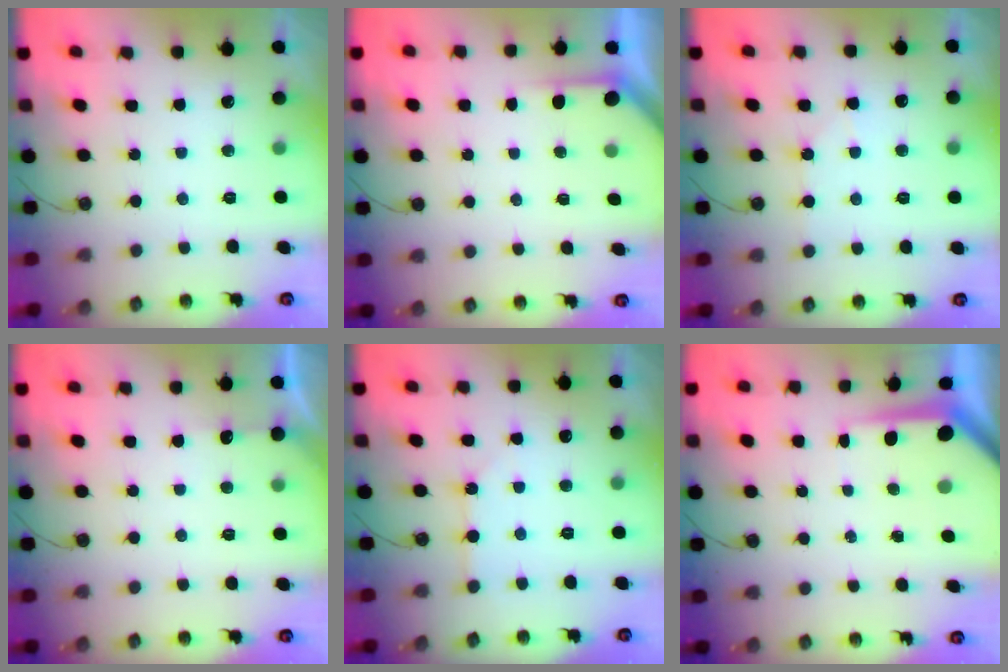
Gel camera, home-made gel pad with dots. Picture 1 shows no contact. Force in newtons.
{"total": 1.9, "press": 1.9, "slide": 0.2}
{"total": 3.9, "press": 3.8, "slide": 0.7}
{"total": 2.9, "press": 2.8, "slide": 0.4}
{"total": 1.5, "press": 1.5, "slide": 0.3}
{"total": 5.8, "press": 5.8, "slide": 0.5}